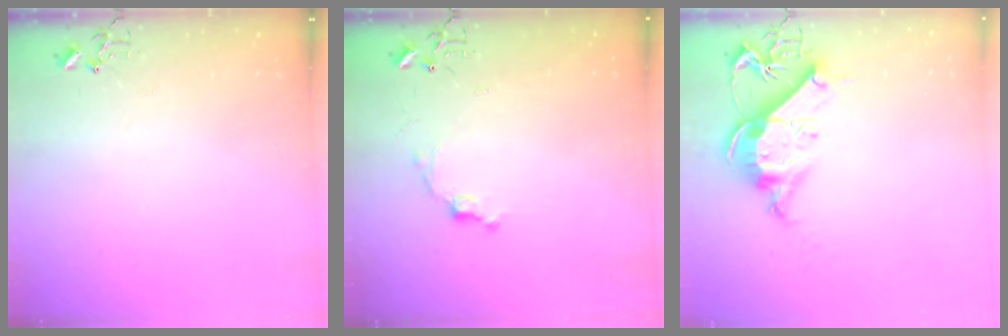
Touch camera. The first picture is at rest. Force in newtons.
{"total": 7.0, "press": 7.0, "slide": 0.9}
{"total": 13.1, "press": 13.1, "slide": 0.7}